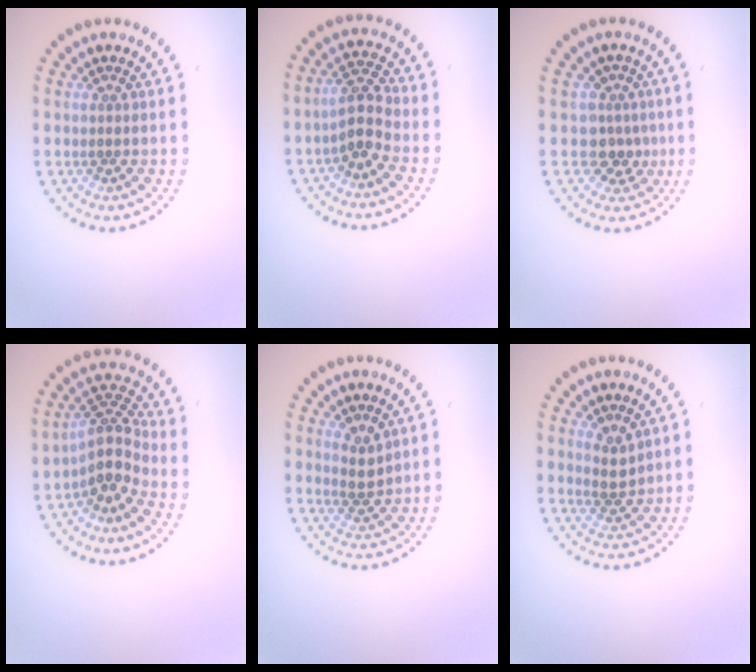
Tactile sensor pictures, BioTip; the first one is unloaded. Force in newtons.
{"total": 2.8, "press": 2.6, "slide": 1.2}
{"total": 2.7, "press": 2.0, "slide": 1.7}
{"total": 3.7, "press": 2.8, "slide": 2.5}
{"total": 1.8, "press": 1.6, "slide": 0.9}
{"total": 1.8, "press": 1.6, "slide": 0.9}